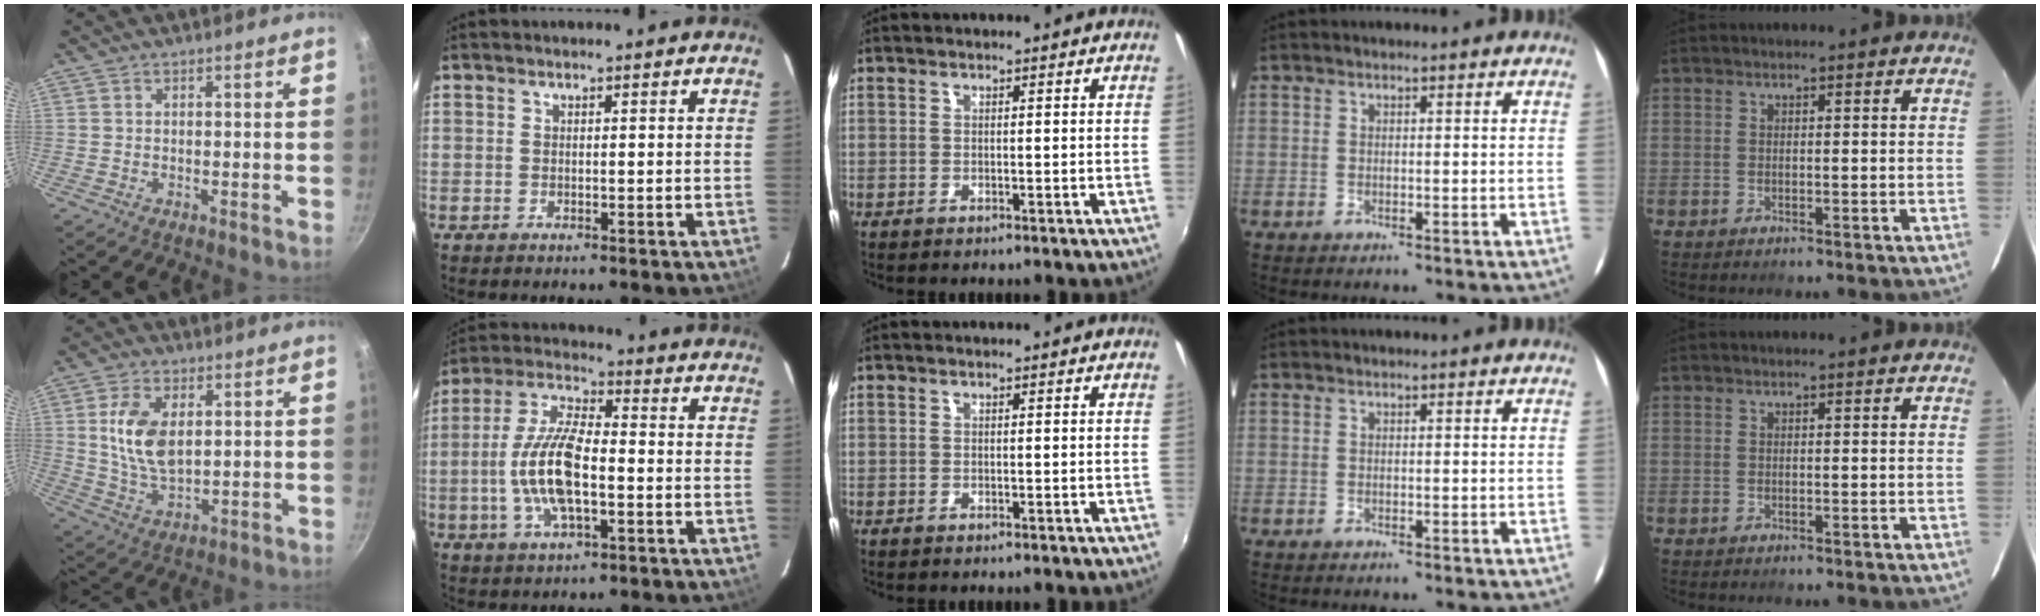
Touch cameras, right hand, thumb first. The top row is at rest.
{"thumb": {"total": 11.6, "force": [2.8, 6.9, 8.9], "torque": [-0.156, -0.018, 0.063]}, "index": {"total": 13.0, "force": [-2.6, 4.8, 11.8], "torque": [-0.248, 0.001, -0.051]}}